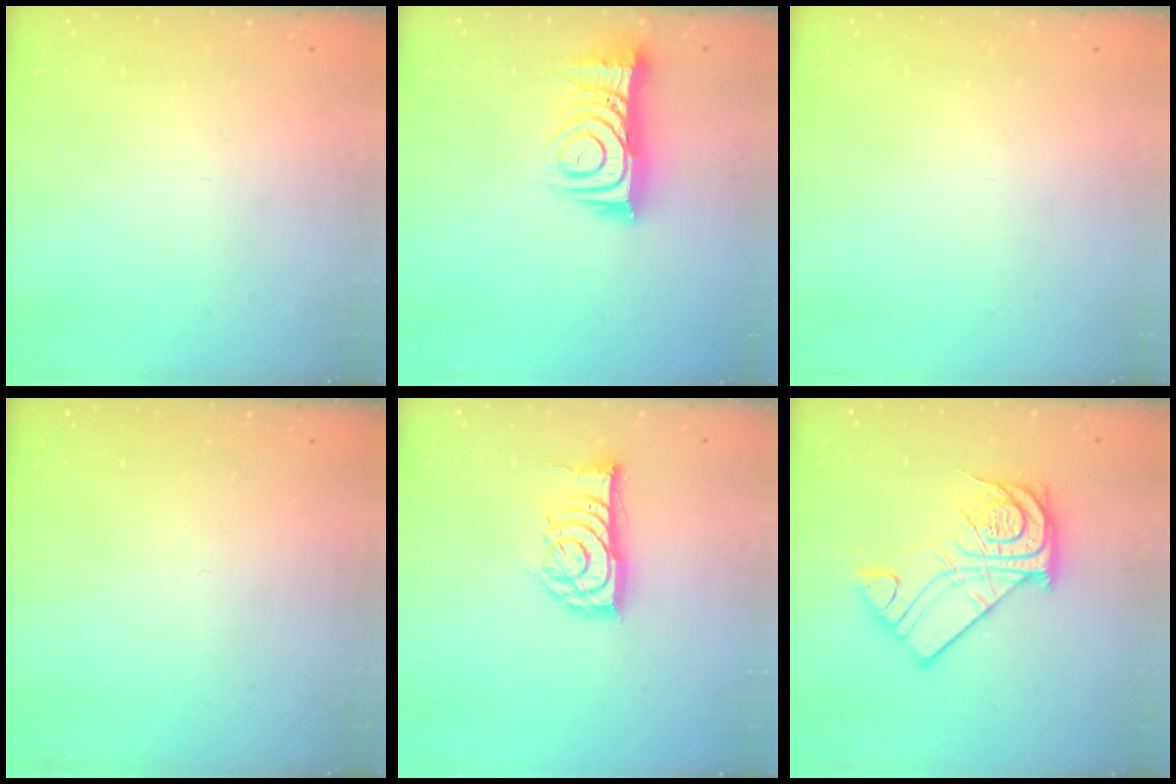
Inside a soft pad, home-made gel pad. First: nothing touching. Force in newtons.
{"total": 11.5, "press": 11.4, "slide": 1.1}
{"total": 1.7, "press": 1.6, "slide": 0.1}
{"total": 0.0}
{"total": 13.1, "press": 13.1, "slide": 0.5}
{"total": 16.6, "press": 16.5, "slide": 1.4}